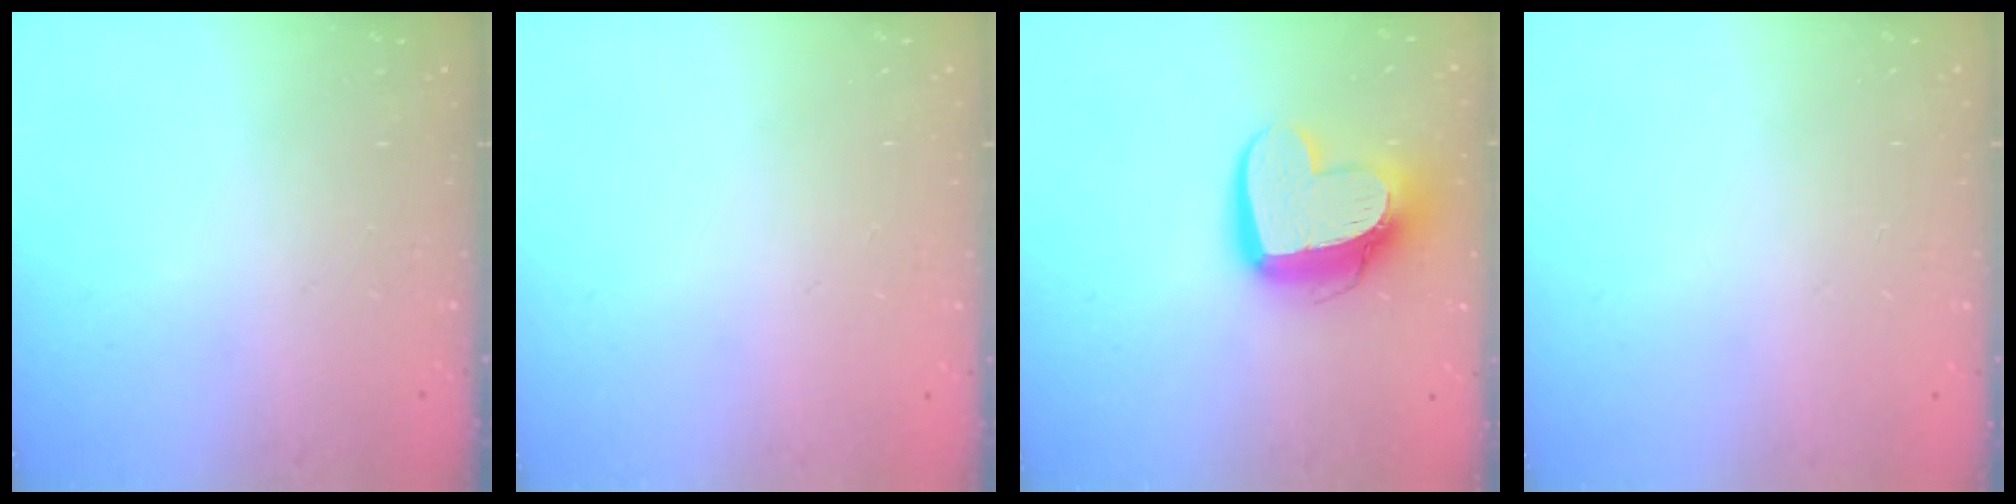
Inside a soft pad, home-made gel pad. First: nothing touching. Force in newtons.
{"total": 0.0}
{"total": 14.0, "press": 13.9, "slide": 1.3}
{"total": 0.0}